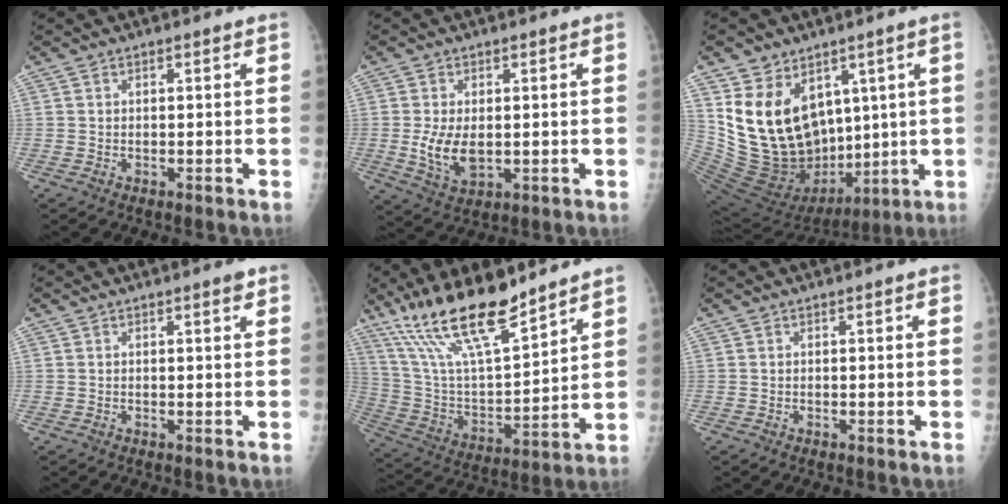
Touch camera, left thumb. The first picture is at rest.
{"total": 7.0, "force": [-0.3, 4.0, 5.7], "torque": [-0.100, -0.016, 0.001]}
{"total": 21.7, "force": [5.9, 14.7, 14.9], "torque": [-0.245, -0.034, 0.148]}
{"total": 0.8, "force": [0.6, 0.1, 0.6], "torque": [-0.009, -0.003, 0.007]}
{"total": 19.4, "force": [14.6, 4.5, 11.9], "torque": [-0.193, -0.069, 0.277]}
{"total": 0.0}